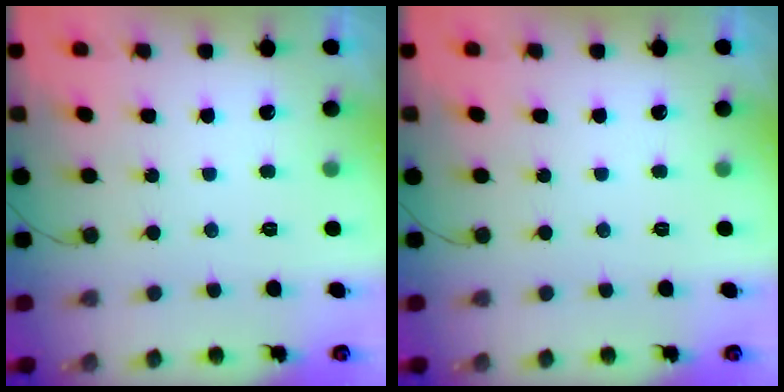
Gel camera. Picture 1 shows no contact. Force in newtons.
{"total": 0.0}